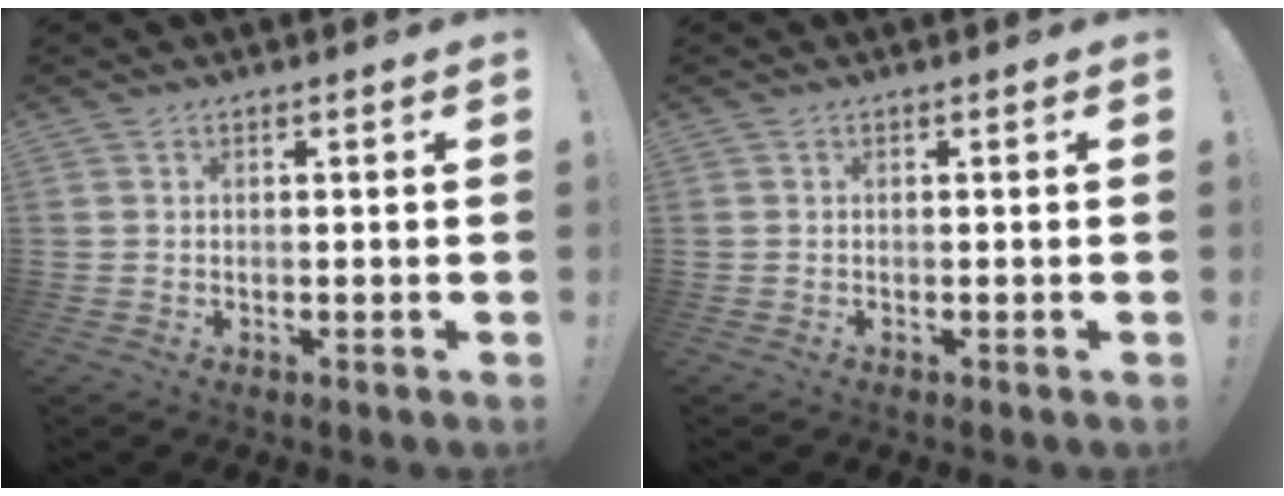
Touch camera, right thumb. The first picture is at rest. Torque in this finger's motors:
{"motor_torque": [-0.24, -0.29, -0.12, -0.06, 0.04]}